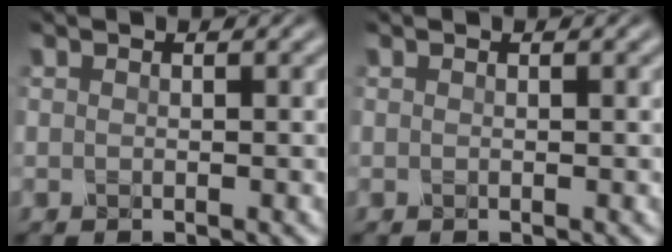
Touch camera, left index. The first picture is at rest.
{"total": 0.0}